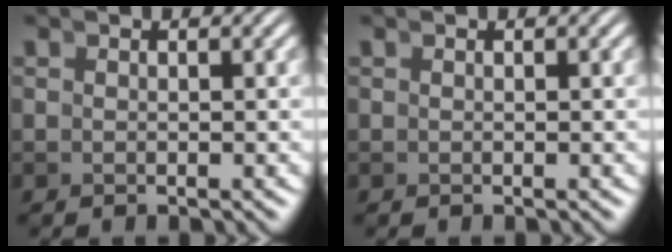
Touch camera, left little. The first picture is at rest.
{"total": 0.0}